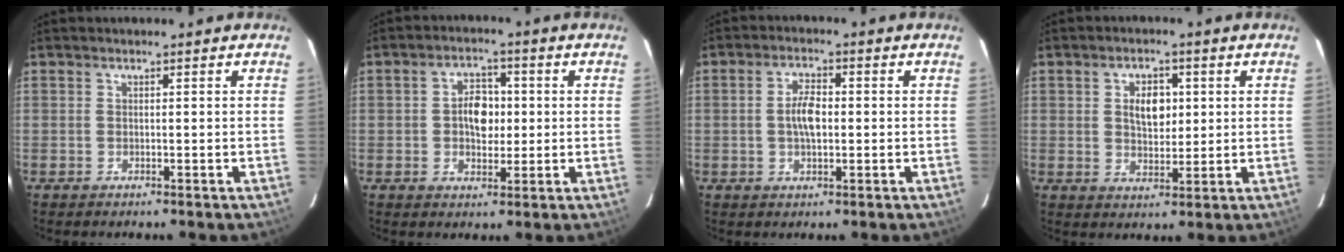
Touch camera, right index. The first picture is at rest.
{"total": 5.9, "force": [0.1, 4.2, 4.2], "torque": [-0.072, 0.013, 0.003]}
{"total": 5.0, "force": [-0.2, 2.4, 4.4], "torque": [-0.084, 0.007, -0.002]}
{"total": 5.8, "force": [1.2, 3.7, 4.4], "torque": [-0.072, 0.009, 0.024]}